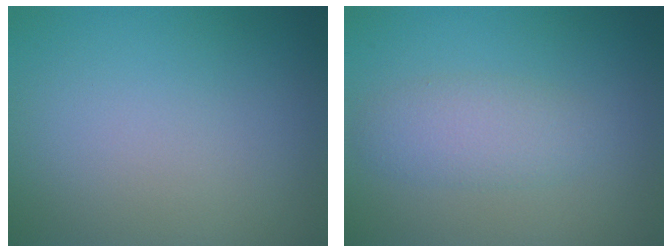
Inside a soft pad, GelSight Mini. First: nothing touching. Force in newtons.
{"total": 2.7, "press": 2.7, "slide": 0.1}